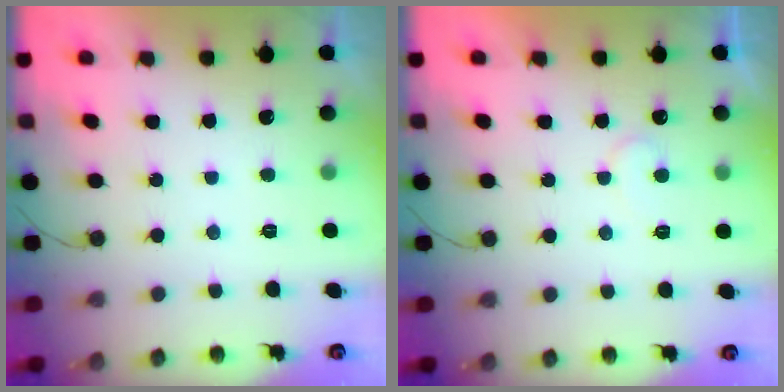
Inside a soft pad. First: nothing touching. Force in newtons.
{"total": 6.2, "press": 6.1, "slide": 0.4}